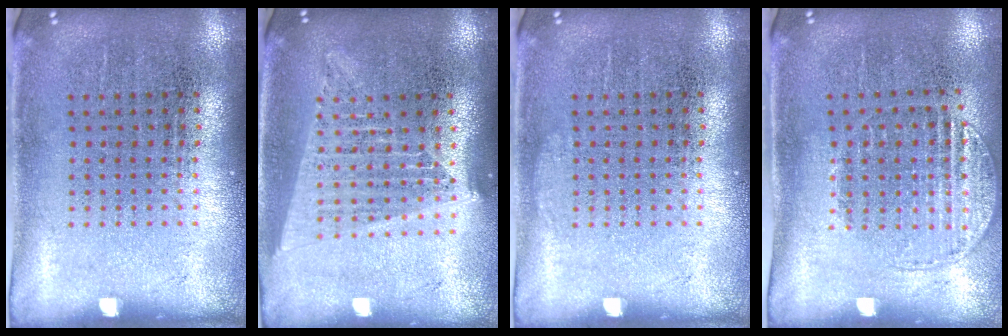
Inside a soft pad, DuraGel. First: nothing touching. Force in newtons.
{"total": 1.7, "press": 1.5, "slide": 0.8}
{"total": 0.5, "press": 0.5, "slide": 0.1}
{"total": 1.3, "press": 1.1, "slide": 0.7}